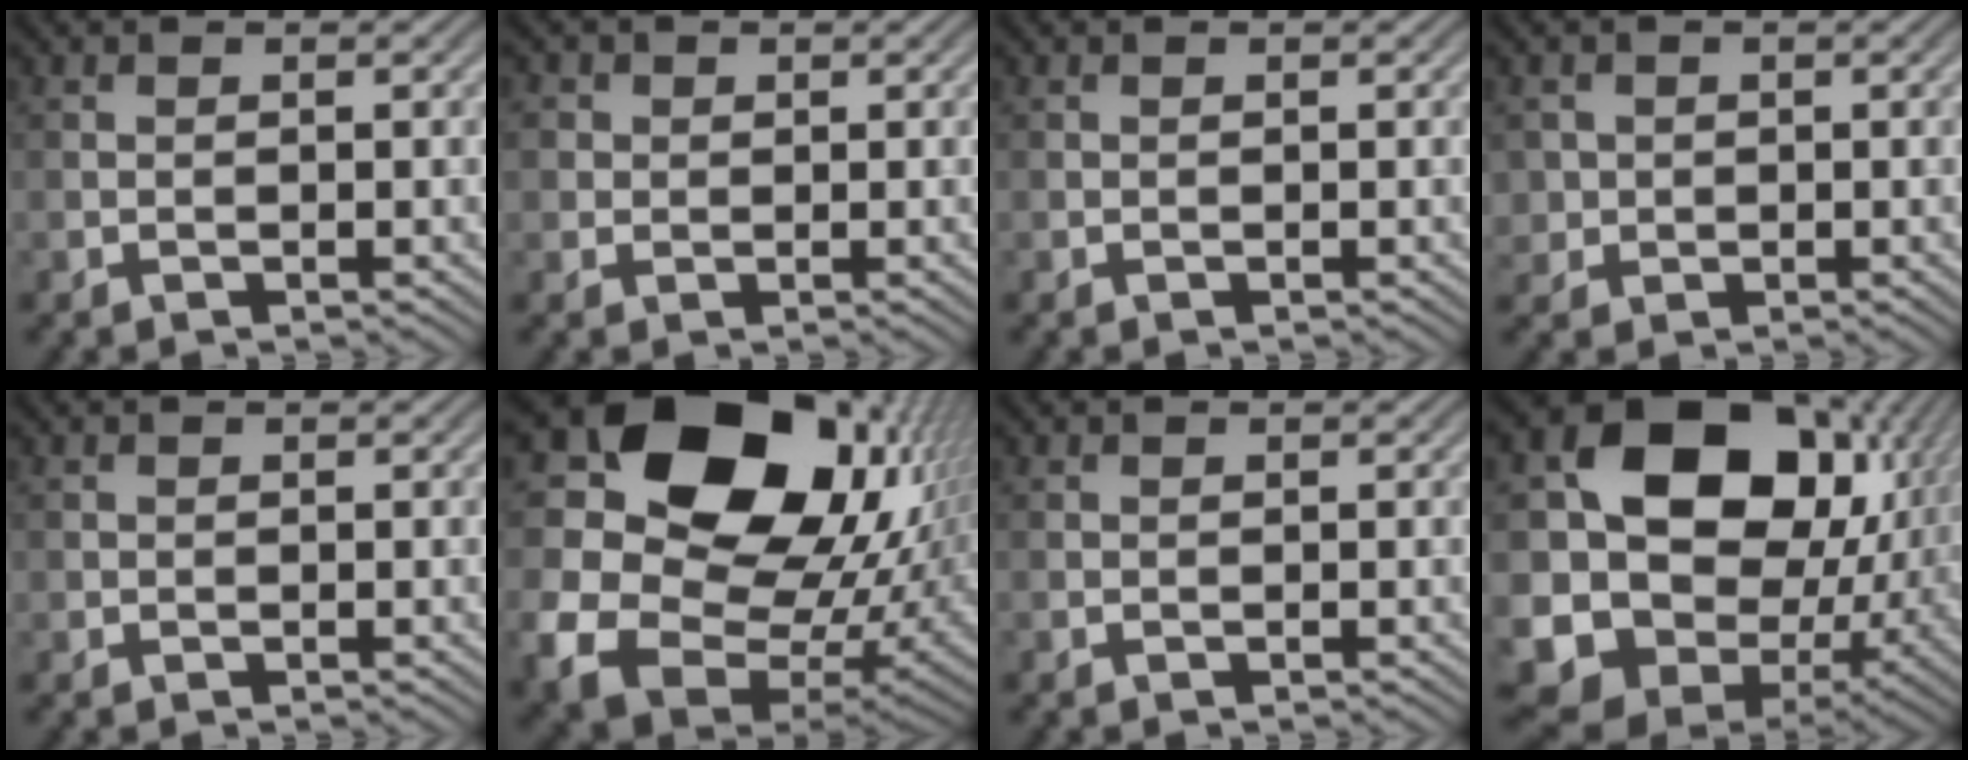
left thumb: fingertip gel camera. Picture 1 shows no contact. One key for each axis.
{"total": 2.5, "fx": 0.9, "fy": 2.3, "fz": 0.7, "tx": -0.025, "ty": 0.000, "tz": 0.013}
{"total": 0.0}
{"total": 2.2, "fx": 0.2, "fy": 2.1, "fz": 0.2, "tx": -0.004, "ty": -0.006, "tz": 0.004}
{"total": 0.6, "fx": 0.2, "fy": 0.6, "fz": 0.1, "tx": 0.000, "ty": -0.004, "tz": 0.005}
{"total": 20.7, "fx": 5.7, "fy": 16.3, "fz": 11.3, "tx": -0.238, "ty": -0.020, "tz": 0.137}
{"total": 0.0}
{"total": 19.9, "fx": 1.2, "fy": 16.0, "fz": 11.8, "tx": -0.252, "ty": -0.049, "tz": 0.062}